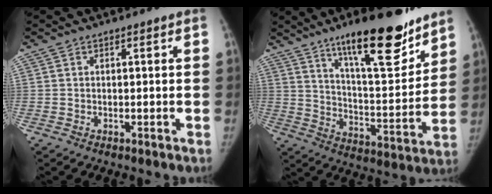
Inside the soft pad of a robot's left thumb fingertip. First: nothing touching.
{"total": 20.6, "force": [14.1, 5.6, 13.9], "torque": [-0.173, -0.085, 0.227]}